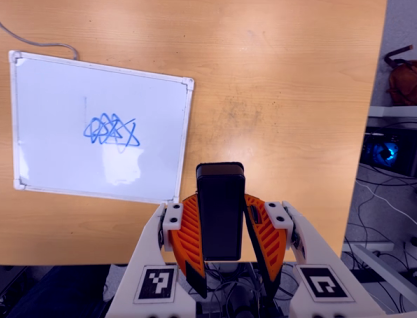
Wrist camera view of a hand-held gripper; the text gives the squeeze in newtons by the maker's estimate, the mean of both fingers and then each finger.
{"total": 5.5, "left": 5.0, "right": 5.9}